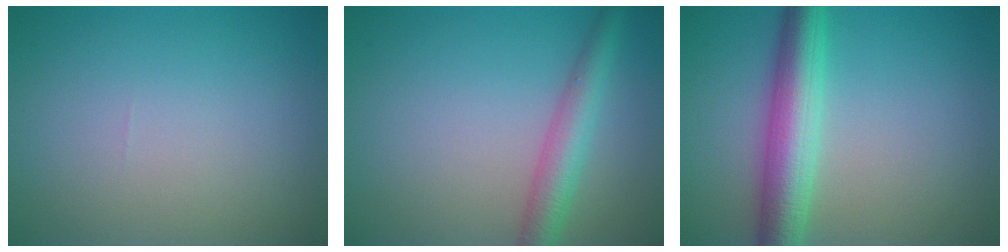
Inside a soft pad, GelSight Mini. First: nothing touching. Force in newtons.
{"total": 3.6, "press": 3.6, "slide": 0.1}
{"total": 5.9, "press": 5.9, "slide": 0.1}